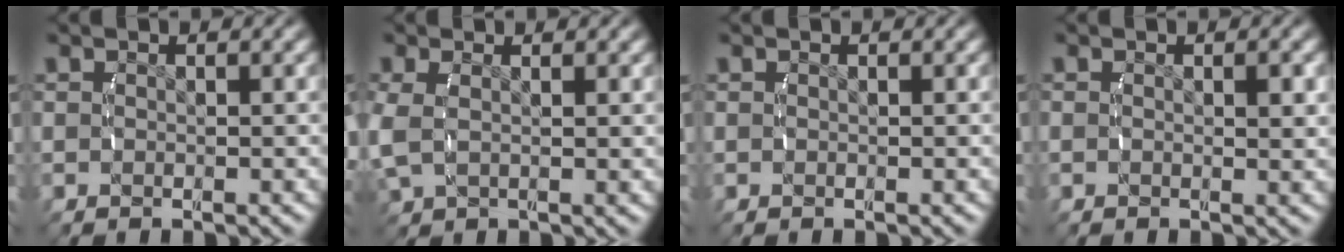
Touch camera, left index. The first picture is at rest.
{"total": 2.7, "force": [0.6, 1.6, 2.1], "torque": [-0.068, -0.011, 0.024]}
{"total": 0.0}
{"total": 1.3, "force": [0.0, 0.5, 1.2], "torque": [-0.021, -0.004, 0.000]}